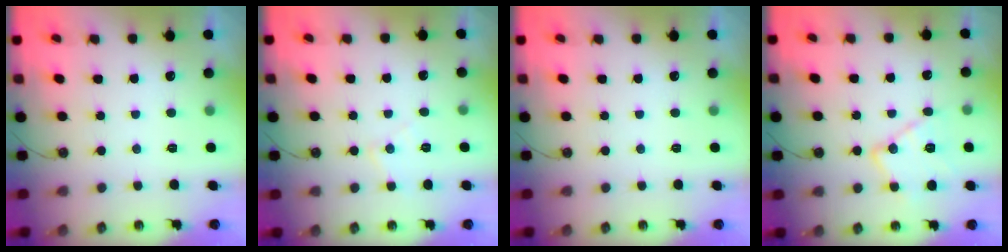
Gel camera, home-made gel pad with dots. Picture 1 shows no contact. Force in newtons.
{"total": 6.0, "press": 6.0, "slide": 0.5}
{"total": 0.0}
{"total": 14.6, "press": 14.6, "slide": 0.6}